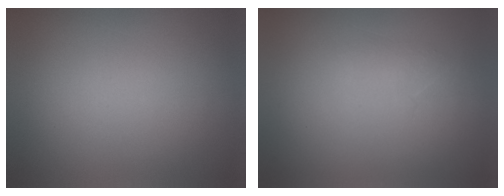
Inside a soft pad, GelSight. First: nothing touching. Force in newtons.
{"total": 1.3}